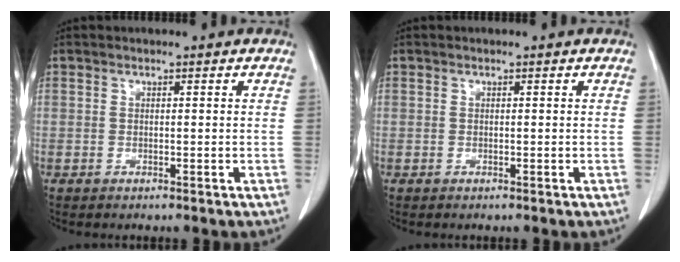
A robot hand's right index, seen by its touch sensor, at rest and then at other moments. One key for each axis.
{"total": 0.0}